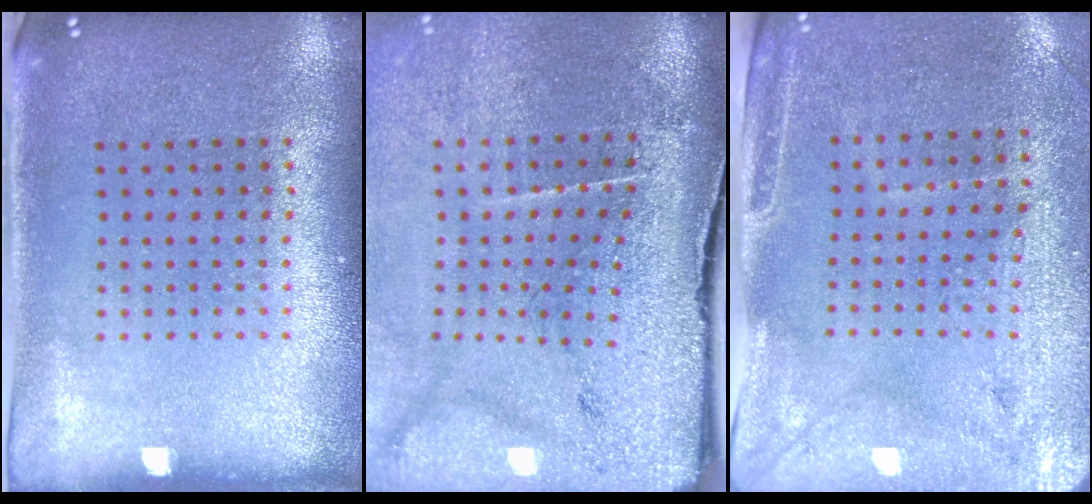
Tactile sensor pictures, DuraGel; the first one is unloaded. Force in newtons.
{"total": 3.8, "press": 3.3, "slide": 1.8}
{"total": 3.1, "press": 2.8, "slide": 1.4}